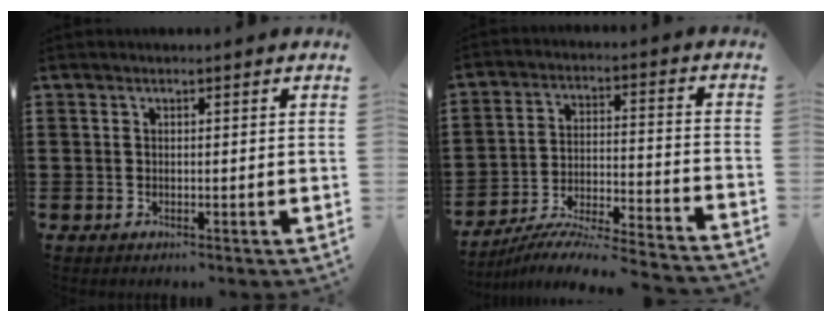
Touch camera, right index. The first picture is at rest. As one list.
[{"total": 5.7, "force": [-5.3, -0.3, 1.9], "torque": [-0.036, -0.013, -0.109]}]